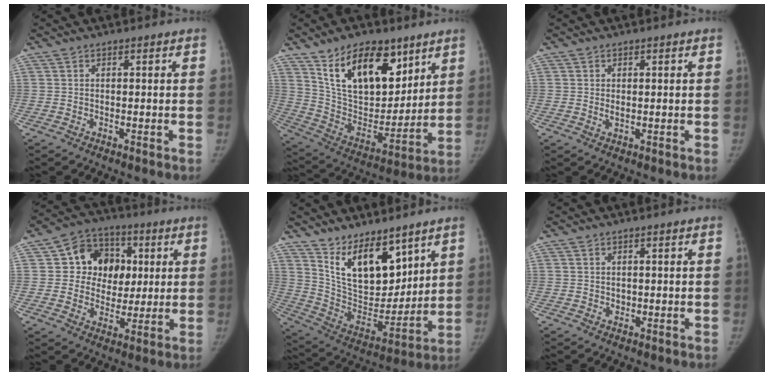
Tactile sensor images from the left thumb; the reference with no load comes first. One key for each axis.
{"total": 20.8, "fx": 11.8, "fy": 11.3, "fz": 12.9, "tx": -0.163, "ty": -0.058, "tz": 0.218}
{"total": 1.1, "fx": 0.2, "fy": 0.7, "fz": 0.9, "tx": -0.010, "ty": -0.003, "tz": 0.004}
{"total": 13.4, "fx": 2.8, "fy": 11.4, "fz": 6.4, "tx": -0.042, "ty": 0.003, "tz": 0.044}
{"total": 16.8, "fx": 10.4, "fy": 8.3, "fz": 10.3, "tx": -0.121, "ty": -0.073, "tz": 0.209}
{"total": 1.1, "fx": 0.1, "fy": 1.0, "fz": 0.5, "tx": -0.002, "ty": 0.000, "tz": 0.004}